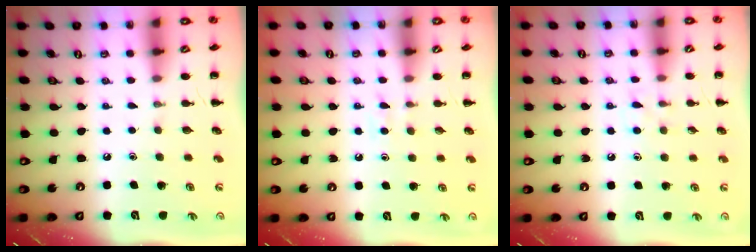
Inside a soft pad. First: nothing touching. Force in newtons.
{"total": 4.1, "press": 3.9, "slide": 1.5}
{"total": 5.2, "press": 4.7, "slide": 2.2}